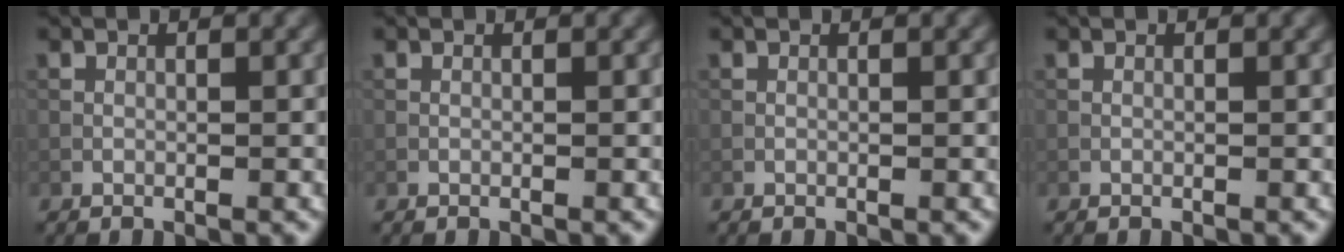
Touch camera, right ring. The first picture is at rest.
{"total": 0.0}
{"total": 0.0}
{"total": 0.0}